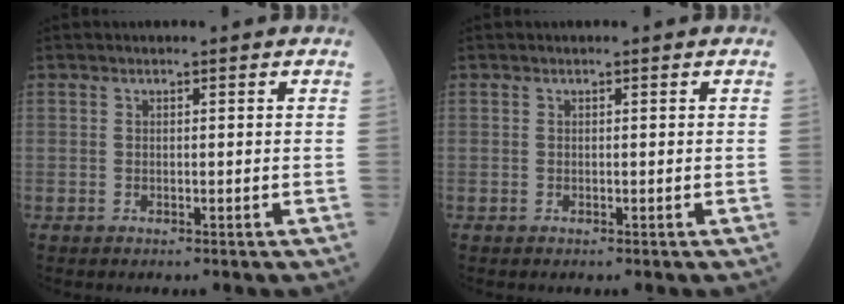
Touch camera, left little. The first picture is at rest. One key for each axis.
{"total": 0.0}